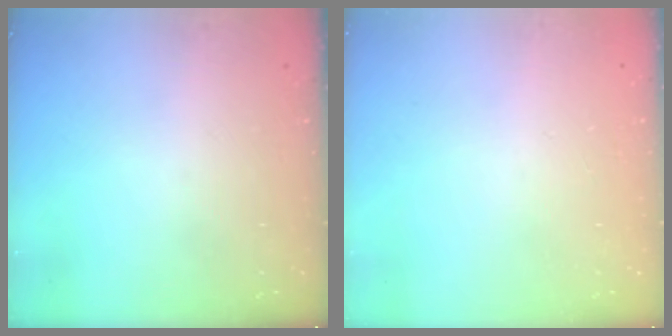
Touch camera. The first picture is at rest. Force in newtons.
{"total": 2.5, "press": 2.5, "slide": 0.2}